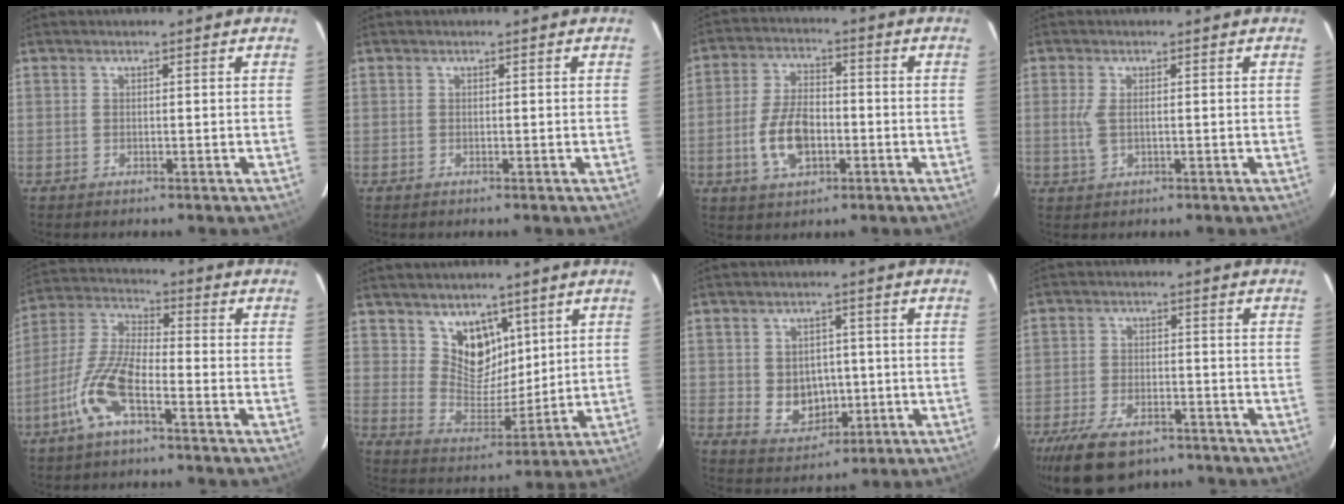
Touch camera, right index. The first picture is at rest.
{"total": 0.0}
{"total": 10.1, "force": [-2.8, 5.6, 7.9], "torque": [-0.162, 0.006, -0.045]}
{"total": 3.3, "force": [-0.1, 1.4, 3.0], "torque": [-0.064, -0.003, -0.001]}
{"total": 11.2, "force": [-5.6, 3.0, 9.2], "torque": [-0.206, 0.001, -0.116]}
{"total": 9.0, "force": [5.3, 6.4, 3.4], "torque": [-0.048, -0.012, 0.107]}
{"total": 7.5, "force": [-0.7, 6.4, 3.9], "torque": [-0.081, 0.000, 0.011]}
{"total": 13.7, "force": [-9.7, 6.7, 7.0], "torque": [-0.163, -0.018, -0.158]}